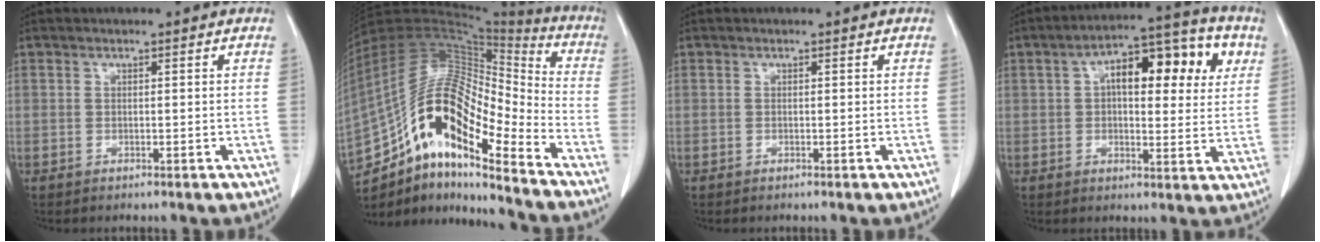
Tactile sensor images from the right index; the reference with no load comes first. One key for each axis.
{"total": 20.4, "fx": -12.1, "fy": 5.4, "fz": 15.4, "tx": -0.302, "ty": 0.030, "tz": -0.209}
{"total": 0.0}
{"total": 14.2, "fx": 4.2, "fy": 5.7, "fz": 12.4, "tx": -0.168, "ty": 0.039, "tz": 0.056}